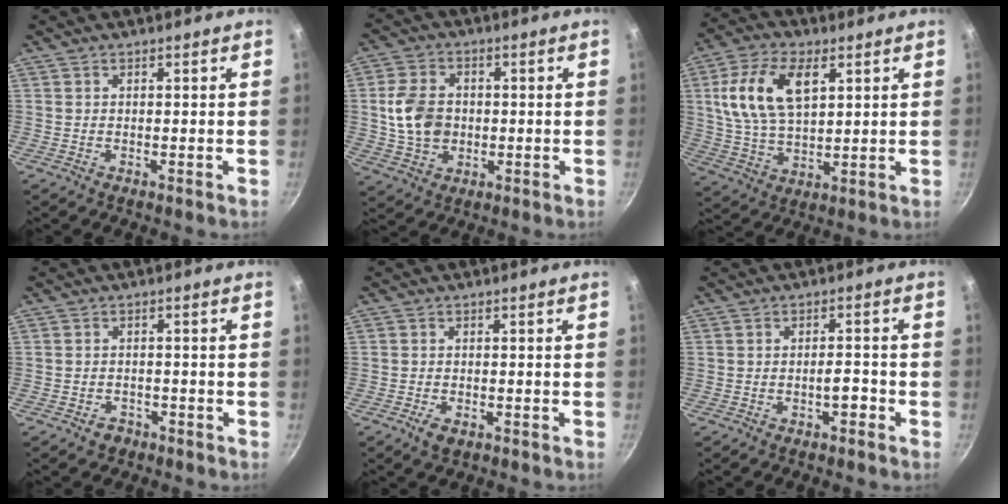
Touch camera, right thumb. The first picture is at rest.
{"total": 10.0, "force": [0.1, 7.6, 6.5], "torque": [-0.103, 0.007, 0.002]}
{"total": 14.9, "force": [4.7, 8.4, 11.4], "torque": [-0.208, -0.006, 0.090]}
{"total": 2.6, "force": [-1.6, 1.9, 0.7], "torque": [-0.002, 0.019, -0.016]}
{"total": 2.8, "force": [-1.4, 1.5, 1.8], "torque": [-0.035, 0.004, -0.024]}
{"total": 3.1, "force": [-1.6, 1.2, 2.4], "torque": [-0.026, 0.018, -0.024]}